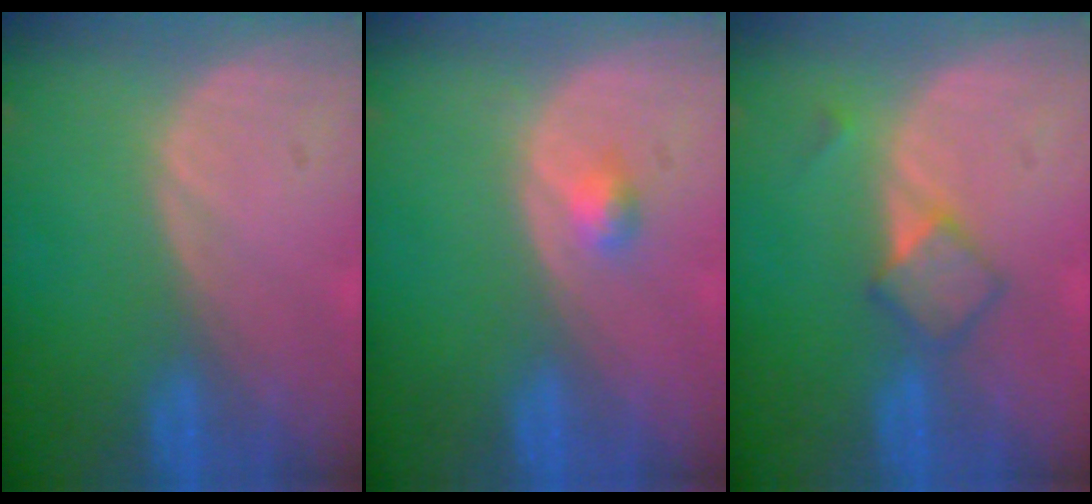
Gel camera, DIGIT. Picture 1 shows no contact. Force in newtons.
{"total": 1.8, "press": 1.6, "slide": 0.9}
{"total": 3.4, "press": 3.4, "slide": 0.3}